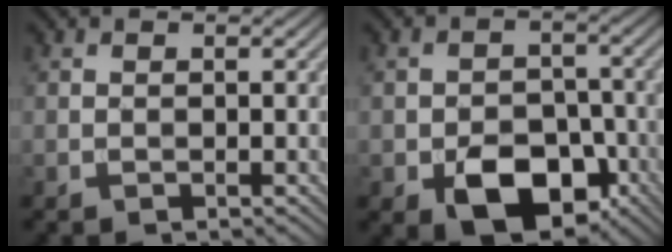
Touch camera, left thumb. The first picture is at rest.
{"total": 8.1, "force": [-4.1, 5.2, 4.7], "torque": [-0.076, -0.009, -0.066]}